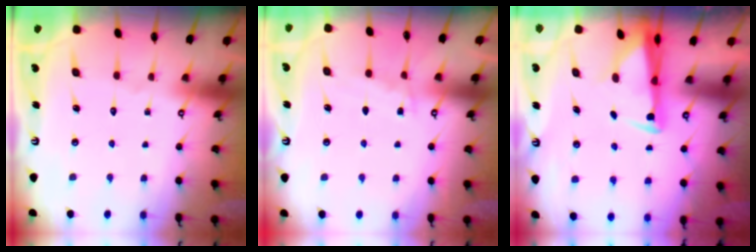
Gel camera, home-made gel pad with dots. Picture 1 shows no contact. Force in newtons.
{"total": 6.2, "press": 6.2, "slide": 0.6}
{"total": 2.8, "press": 2.6, "slide": 1.0}